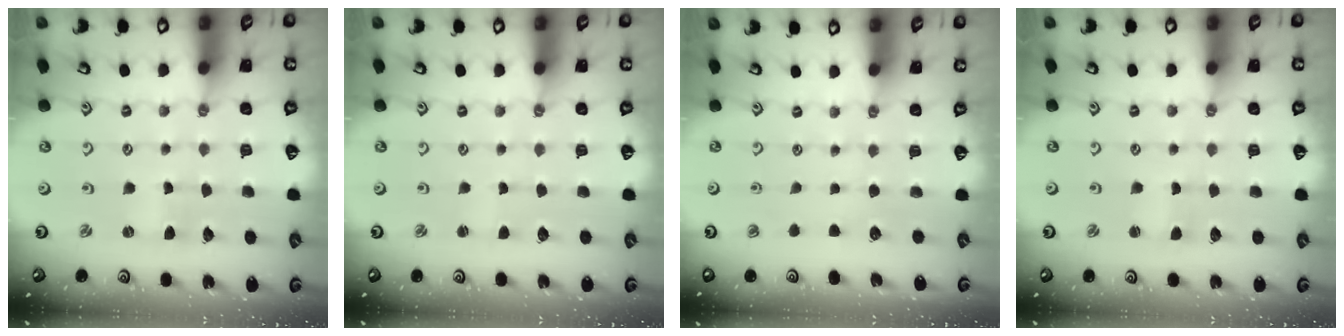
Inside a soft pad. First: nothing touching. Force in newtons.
{"total": 0.8, "press": 0.8, "slide": 0.1}
{"total": 0.0}
{"total": 1.1, "press": 1.1, "slide": 0.2}